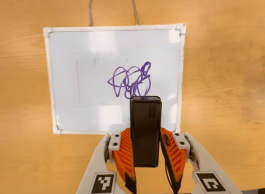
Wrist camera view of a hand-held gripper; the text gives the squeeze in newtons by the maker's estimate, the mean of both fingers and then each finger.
{"total": 4.3, "left": 2.8, "right": 5.7}